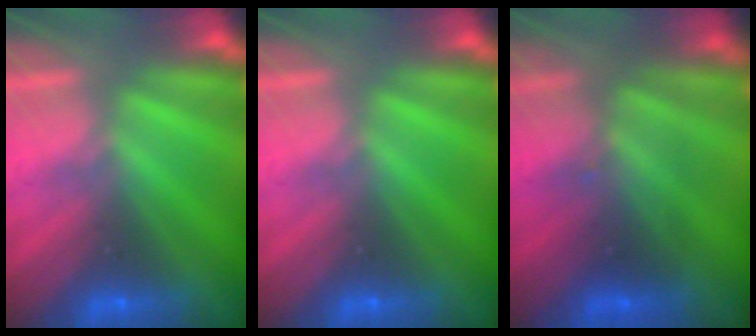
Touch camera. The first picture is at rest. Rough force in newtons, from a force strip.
{"total": 0.0}
{"total": 2.4}